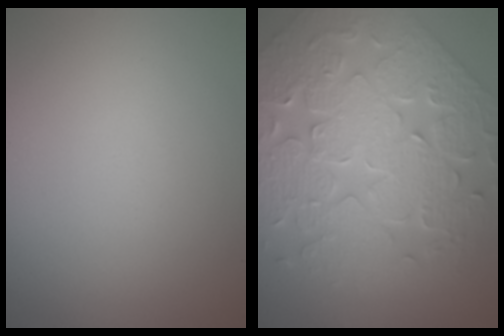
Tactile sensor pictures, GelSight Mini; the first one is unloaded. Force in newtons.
{"total": 8.5, "press": 6.9, "slide": 4.9}